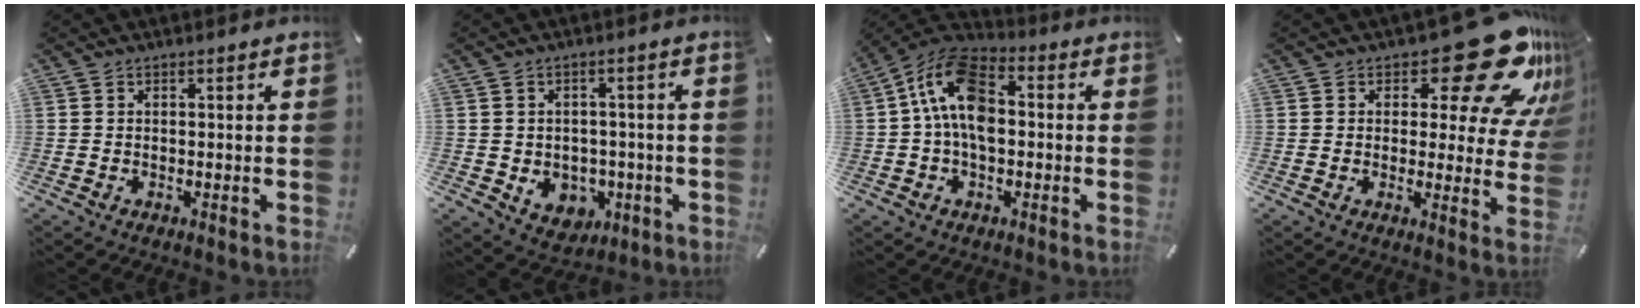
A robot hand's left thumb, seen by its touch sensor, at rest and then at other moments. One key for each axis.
{"total": 6.4, "fx": -0.5, "fy": 5.9, "fz": 2.2, "tx": -0.022, "ty": -0.005, "tz": -0.006}
{"total": 13.1, "fx": 0.7, "fy": 8.2, "fz": 10.3, "tx": -0.222, "ty": 0.005, "tz": 0.014}
{"total": 21.2, "fx": 12.1, "fy": 9.0, "fz": 15.0, "tx": -0.180, "ty": -0.082, "tz": 0.199}